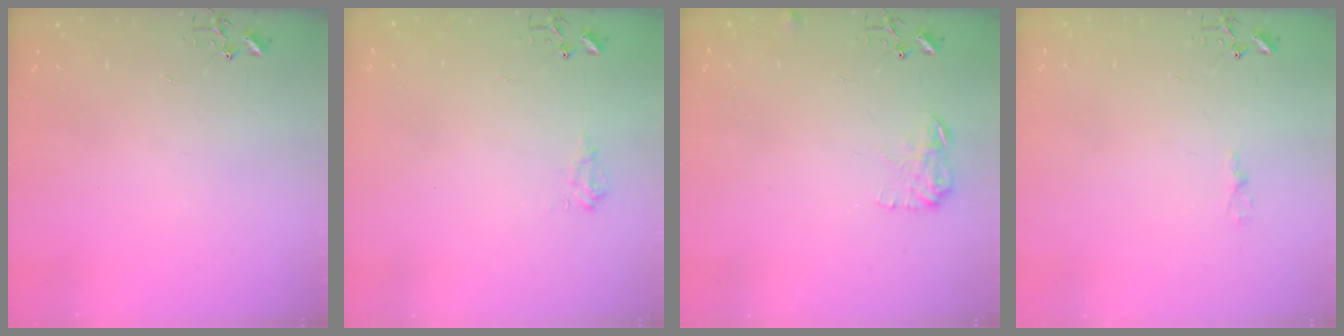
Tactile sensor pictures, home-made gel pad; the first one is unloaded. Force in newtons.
{"total": 6.8, "press": 6.8, "slide": 0.8}
{"total": 8.2, "press": 8.2, "slide": 0.4}
{"total": 3.1, "press": 3.1, "slide": 0.3}